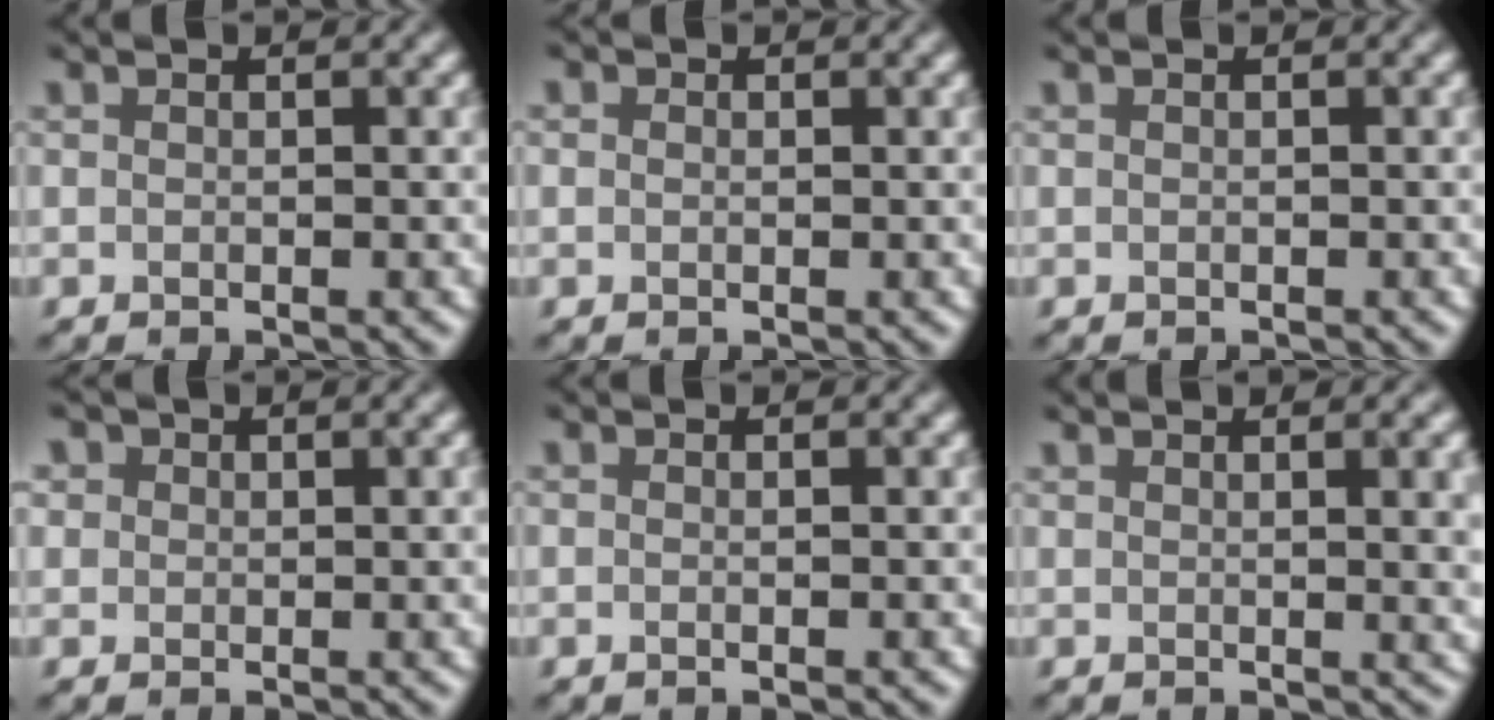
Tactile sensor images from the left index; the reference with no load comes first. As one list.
[{"total": 0.6, "force": [0.2, 0.5, 0.2], "torque": [-0.001, -0.003, 0.000]}, {"total": 0.0}, {"total": 2.1, "force": [0.9, 1.6, 1.0], "torque": [-0.016, 0.002, 0.011]}, {"total": 0.5, "force": [0.0, 0.1, 0.5], "torque": [-0.008, -0.002, -0.001]}, {"total": 4.8, "force": [2.0, 1.7, 4.0], "torque": [-0.029, 0.011, 0.025]}]